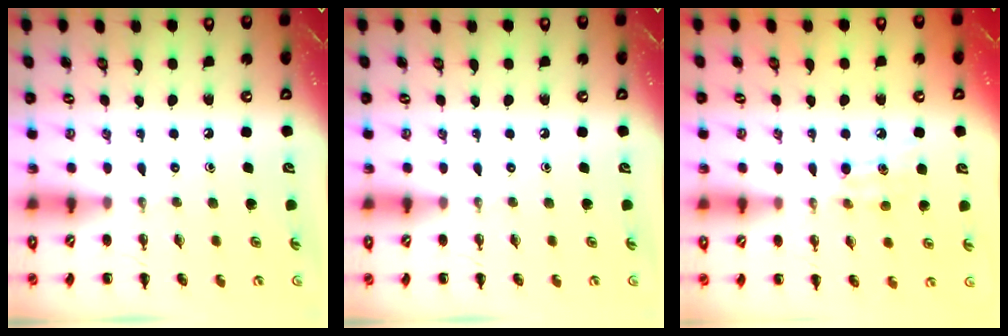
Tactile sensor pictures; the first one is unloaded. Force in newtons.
{"total": 0.0}
{"total": 5.1, "press": 4.9, "slide": 1.4}